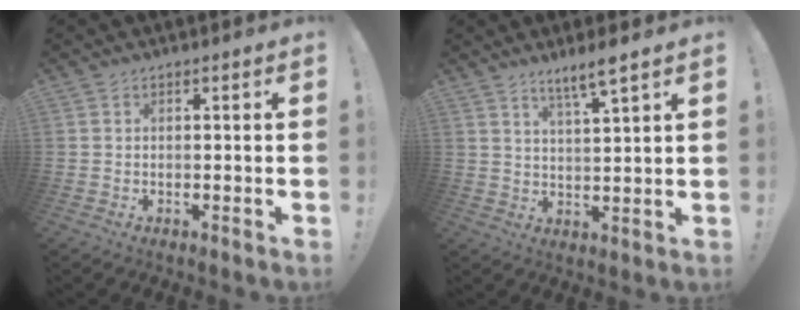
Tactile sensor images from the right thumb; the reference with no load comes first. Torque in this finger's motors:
{"motor_torque": [-0.10, 0.11, -0.01, 0.04, 0.00]}